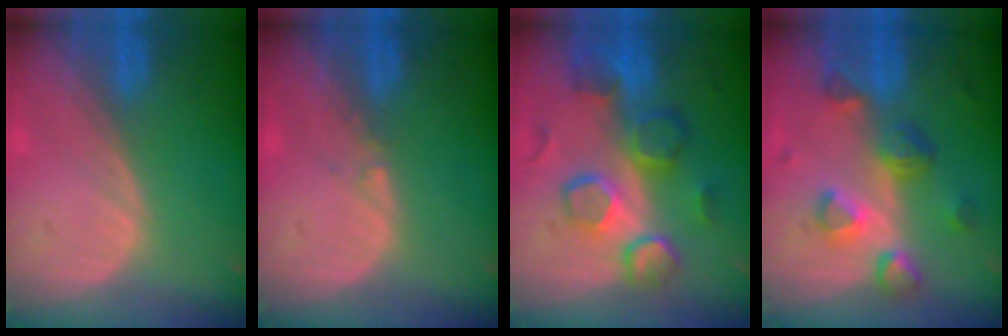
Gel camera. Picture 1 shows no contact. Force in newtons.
{"total": 0.6, "press": 0.5, "slide": 0.4}
{"total": 10.4, "press": 9.0, "slide": 5.1}
{"total": 8.0, "press": 7.0, "slide": 3.8}